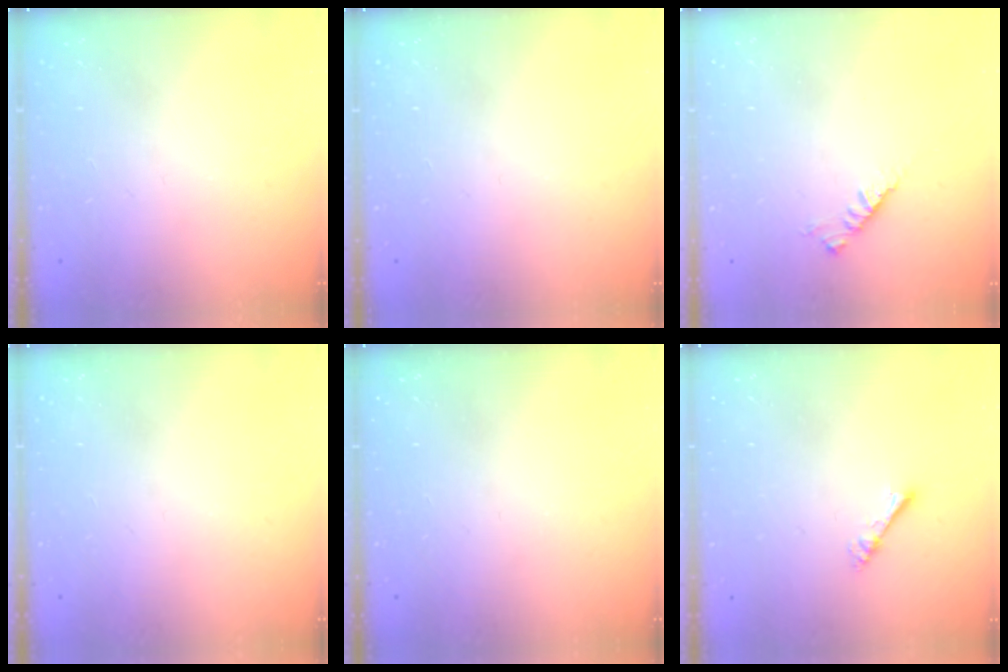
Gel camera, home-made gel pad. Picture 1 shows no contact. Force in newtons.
{"total": 0.0}
{"total": 2.9, "press": 2.8, "slide": 0.7}
{"total": 0.0}
{"total": 0.0}
{"total": 2.4, "press": 2.4, "slide": 0.2}